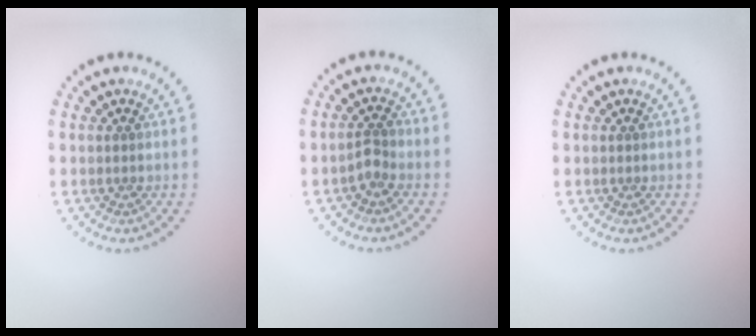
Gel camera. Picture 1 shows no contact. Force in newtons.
{"total": 1.4, "press": 1.2, "slide": 0.8}
{"total": 0.0}